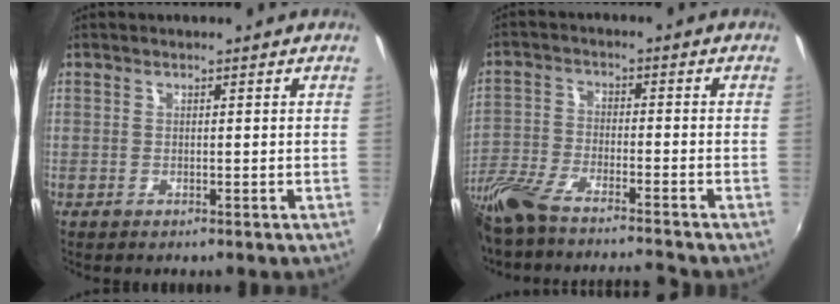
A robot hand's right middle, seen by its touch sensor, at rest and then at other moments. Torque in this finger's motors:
{"motor_torque": [0.36, -0.84, 0.50, 0.10]}